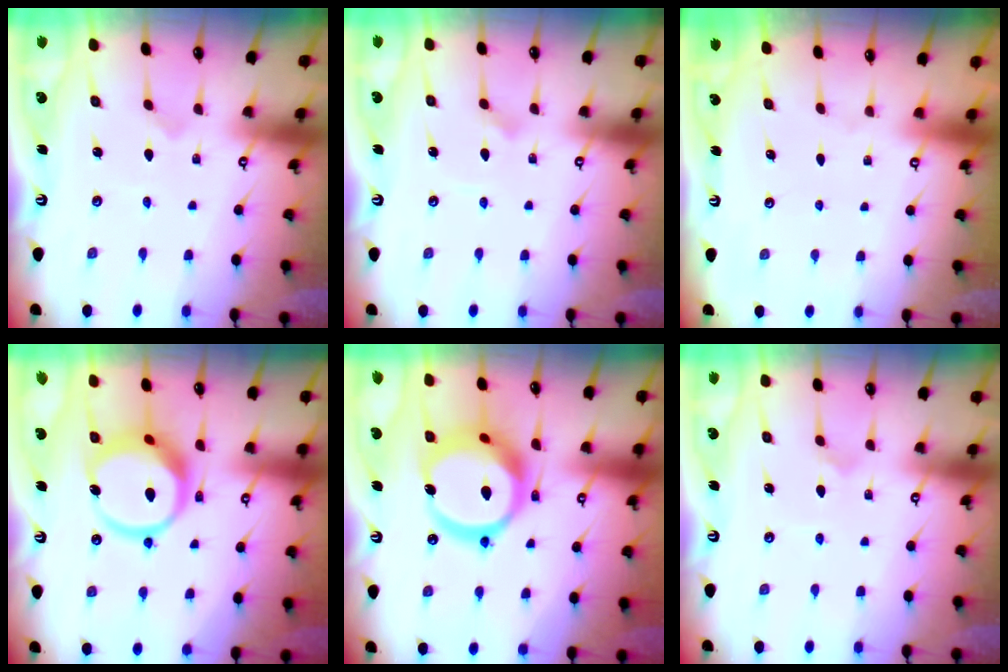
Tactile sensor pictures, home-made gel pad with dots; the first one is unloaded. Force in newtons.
{"total": 3.0, "press": 3.0, "slide": 0.2}
{"total": 0.0}
{"total": 13.9, "press": 13.9, "slide": 1.6}
{"total": 20.9, "press": 20.7, "slide": 2.4}
{"total": 2.3, "press": 2.3, "slide": 0.2}